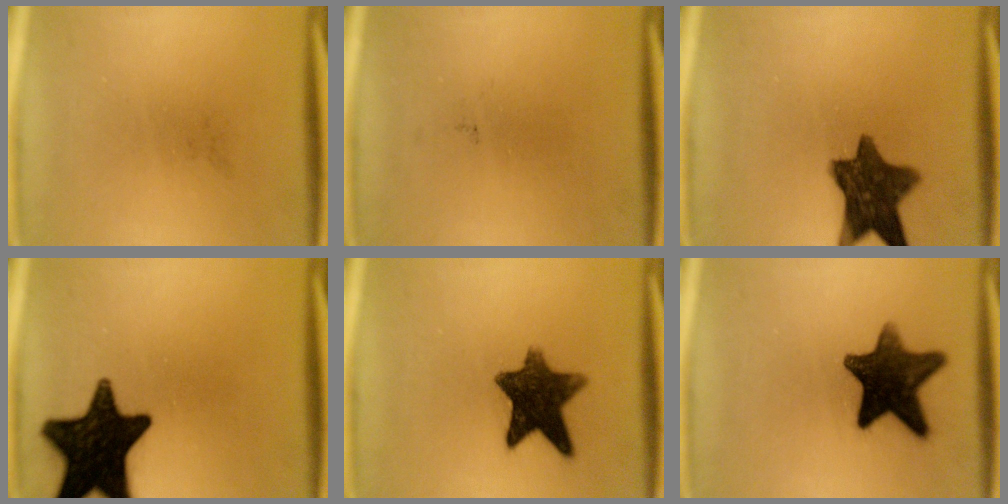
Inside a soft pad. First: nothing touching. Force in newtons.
{"total": 0.0}
{"total": 11.3}
{"total": 18.4}
{"total": 10.9}
{"total": 13.4}